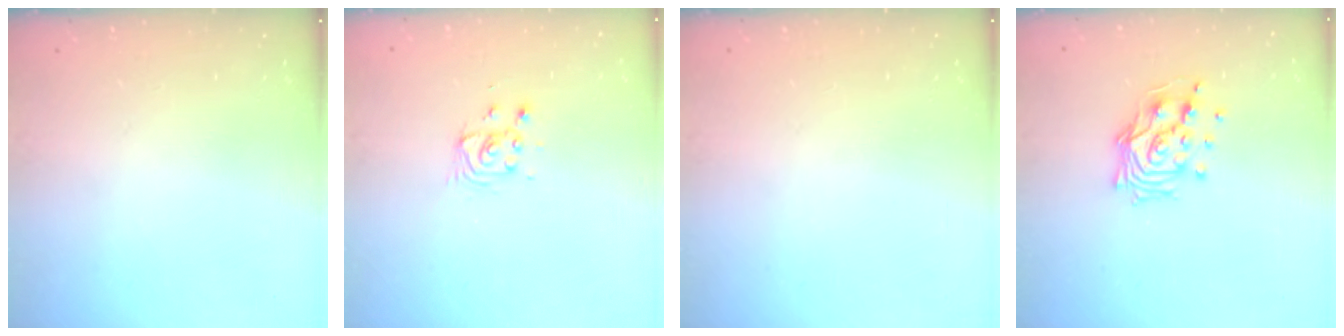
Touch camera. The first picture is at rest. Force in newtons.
{"total": 3.5, "press": 3.5, "slide": 0.4}
{"total": 0.0}
{"total": 12.5, "press": 12.4, "slide": 1.5}